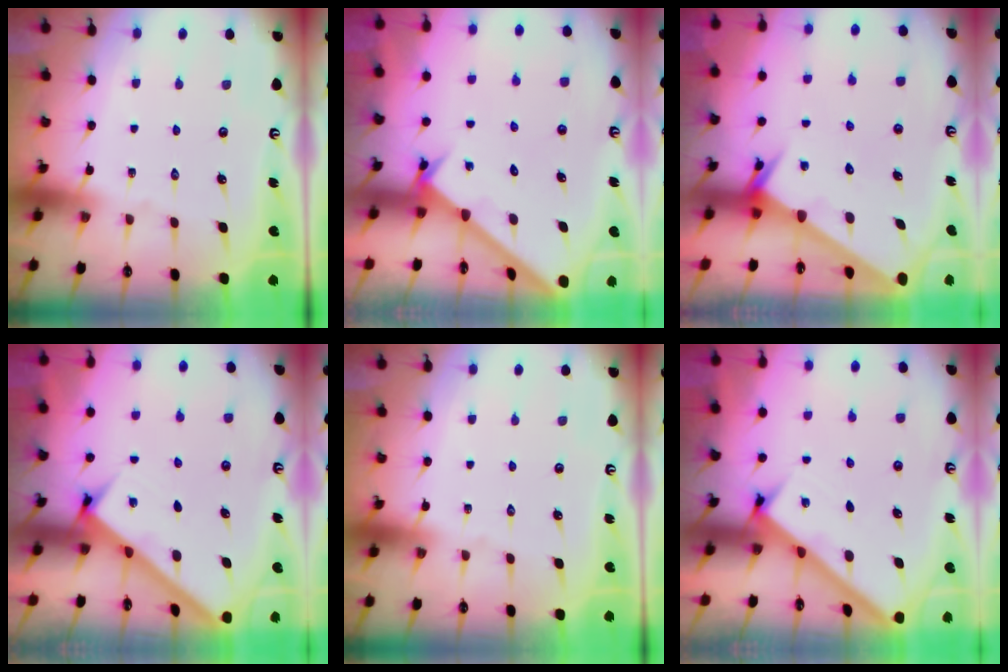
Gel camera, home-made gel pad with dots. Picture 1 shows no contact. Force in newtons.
{"total": 2.0, "press": 2.0, "slide": 0.2}
{"total": 2.5, "press": 2.5, "slide": 0.1}
{"total": 2.9, "press": 2.9, "slide": 0.0}
{"total": 0.0}
{"total": 2.7, "press": 2.6, "slide": 0.3}